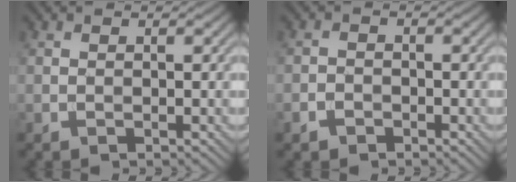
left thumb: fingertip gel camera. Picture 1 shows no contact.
{"total": 1.8, "force": [-1.2, 1.2, 0.5], "torque": [-0.007, 0.000, -0.028]}